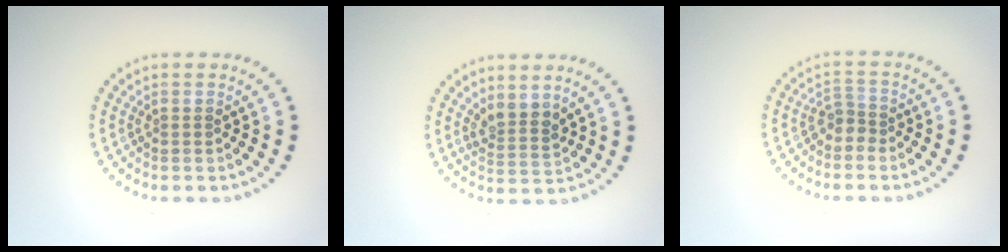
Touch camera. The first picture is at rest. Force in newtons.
{"total": 2.4, "press": 1.9, "slide": 1.5}
{"total": 1.8, "press": 1.2, "slide": 1.3}